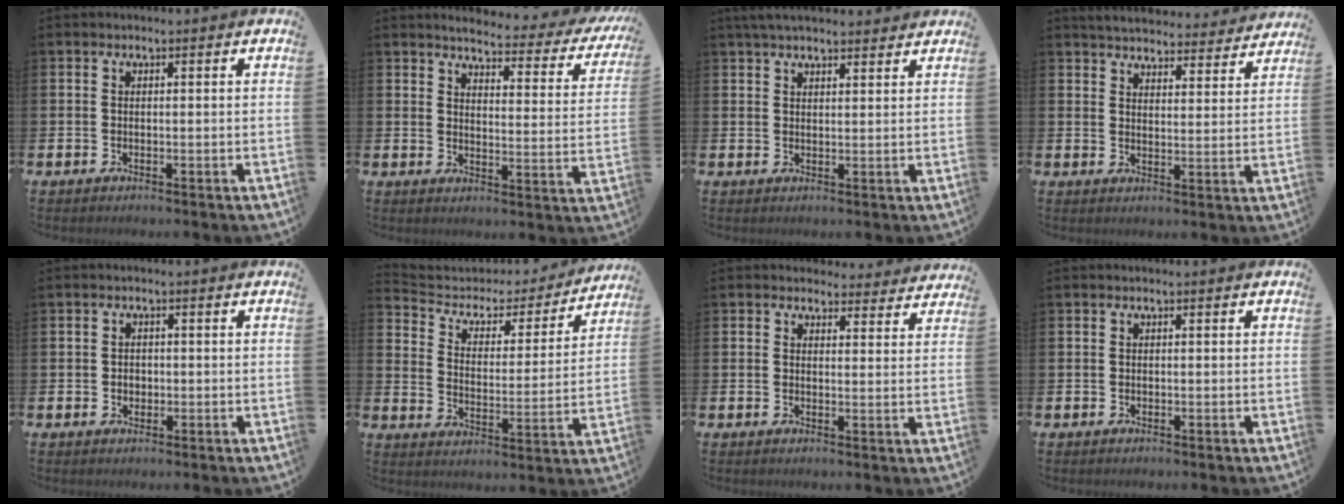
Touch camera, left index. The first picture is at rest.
{"total": 3.4, "force": [3.1, 0.7, 1.3], "torque": [-0.029, -0.034, 0.039]}
{"total": 3.8, "force": [3.5, 0.7, 1.2], "torque": [-0.027, -0.009, 0.065]}
{"total": 4.9, "force": [4.8, 0.7, 0.2], "torque": [-0.018, -0.037, 0.083]}
{"total": 1.5, "force": [-0.1, 1.3, 0.7], "torque": [-0.001, 0.004, -0.007]}
{"total": 5.1, "force": [4.3, 2.5, 1.1], "torque": [-0.050, -0.036, 0.065]}
{"total": 3.4, "force": [3.2, 1.1, -0.1], "torque": [0.005, -0.015, 0.056]}
{"total": 0.0}